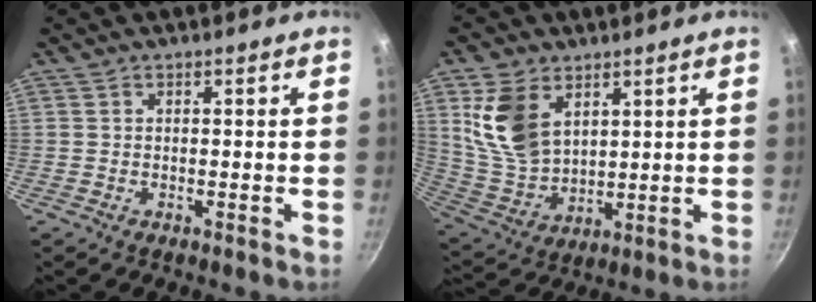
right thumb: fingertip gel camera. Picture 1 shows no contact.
{"total": 12.8, "force": [5.1, 8.3, 8.2], "torque": [-0.139, -0.028, 0.117]}